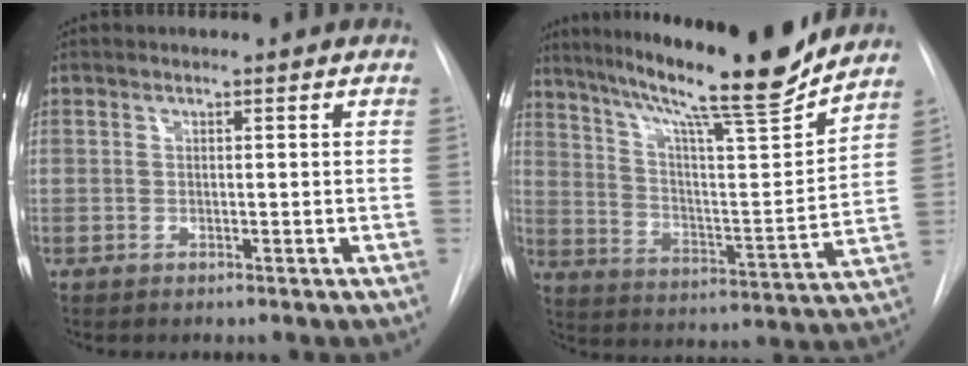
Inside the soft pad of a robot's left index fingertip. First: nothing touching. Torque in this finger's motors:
{"motor_torque": [1.03, -1.10, 0.56, 0.19]}